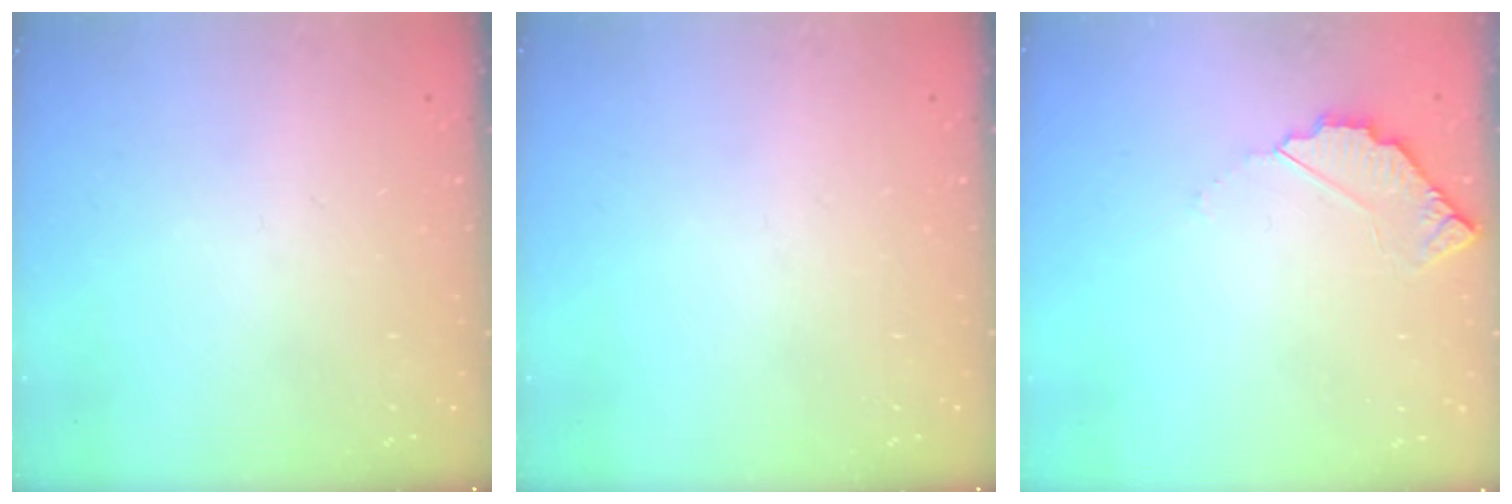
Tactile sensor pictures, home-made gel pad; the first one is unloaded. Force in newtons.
{"total": 0.0}
{"total": 3.4, "press": 3.4, "slide": 0.3}